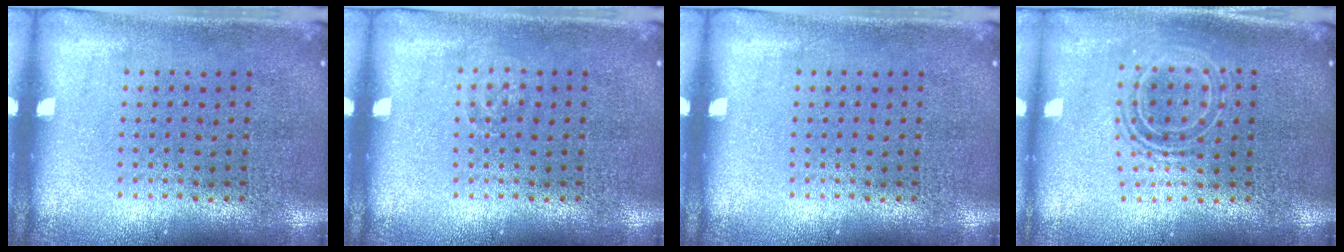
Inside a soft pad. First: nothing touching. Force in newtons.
{"total": 0.8, "press": 0.7, "slide": 0.1}
{"total": 0.0}
{"total": 1.7, "press": 1.2, "slide": 1.1}